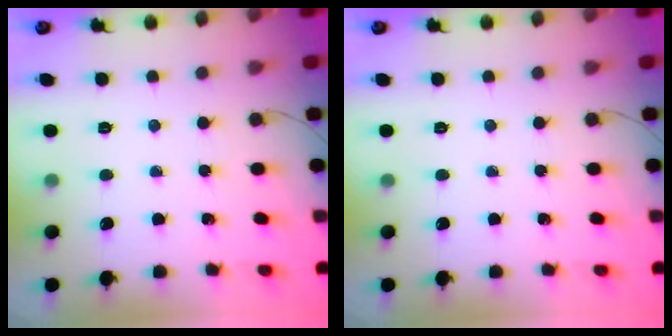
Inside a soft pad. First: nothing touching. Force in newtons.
{"total": 0.0}